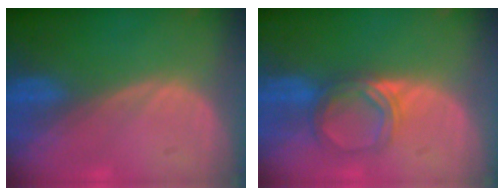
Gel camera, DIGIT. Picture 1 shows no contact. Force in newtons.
{"total": 5.0, "press": 4.6, "slide": 1.9}